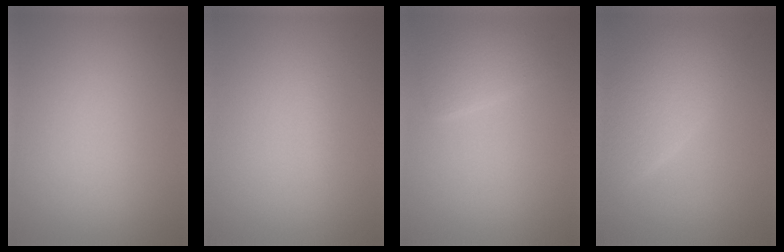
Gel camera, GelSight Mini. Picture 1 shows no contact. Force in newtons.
{"total": 0.7, "press": 0.7, "slide": 0.0}
{"total": 2.4, "press": 2.4, "slide": 0.0}
{"total": 4.4, "press": 4.4, "slide": 0.4}